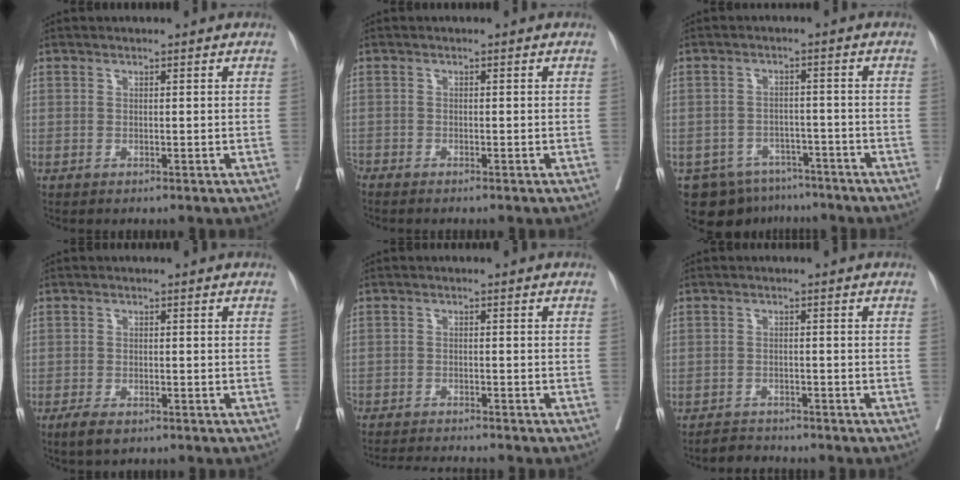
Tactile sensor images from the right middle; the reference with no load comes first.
{"total": 1.4, "force": [-1.4, -0.2, 0.2], "torque": [-0.004, -0.002, -0.030]}
{"total": 8.4, "force": [-6.5, 5.1, 1.6], "torque": [-0.020, 0.009, -0.087]}
{"total": 2.9, "force": [-1.9, 1.1, 2.0], "torque": [-0.041, -0.005, -0.029]}
{"total": 7.2, "force": [-6.9, -0.2, 2.3], "torque": [-0.023, -0.016, -0.109]}
{"total": 2.3, "force": [-2.2, 0.4, -0.5], "torque": [0.004, -0.009, -0.038]}